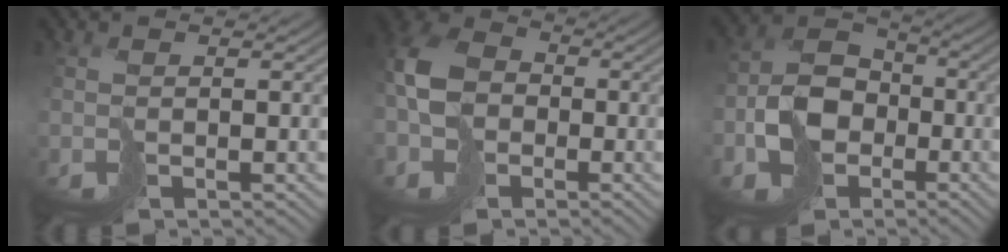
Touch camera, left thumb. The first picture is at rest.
{"total": 8.9, "force": [-2.4, 7.0, 4.9], "torque": [-0.142, -0.019, -0.050]}
{"total": 8.4, "force": [-3.4, 6.6, 4.0], "torque": [-0.092, -0.016, -0.071]}